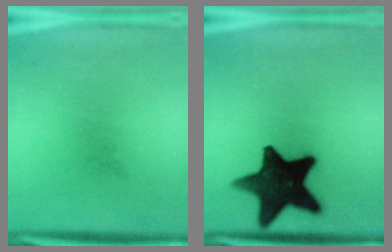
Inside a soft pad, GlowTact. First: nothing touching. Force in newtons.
{"total": 17.4}